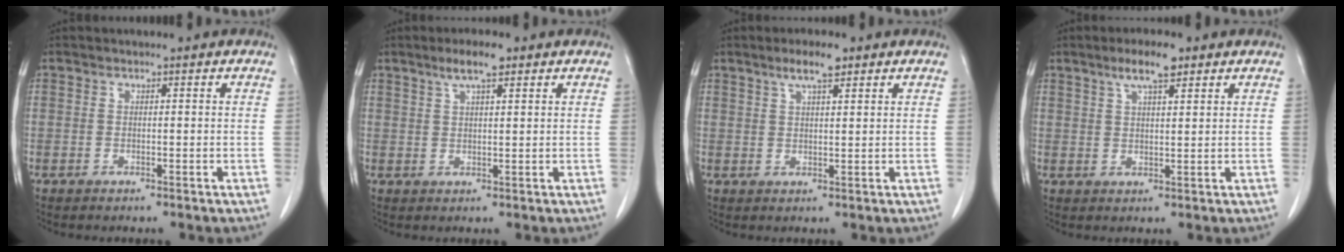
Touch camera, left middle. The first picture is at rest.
{"total": 4.3, "force": [2.8, 0.6, 3.2], "torque": [-0.061, 0.007, 0.049]}
{"total": 4.2, "force": [2.8, 0.6, 3.0], "torque": [-0.058, 0.006, 0.049]}
{"total": 5.2, "force": [3.4, 0.9, 3.8], "torque": [-0.072, 0.008, 0.058]}